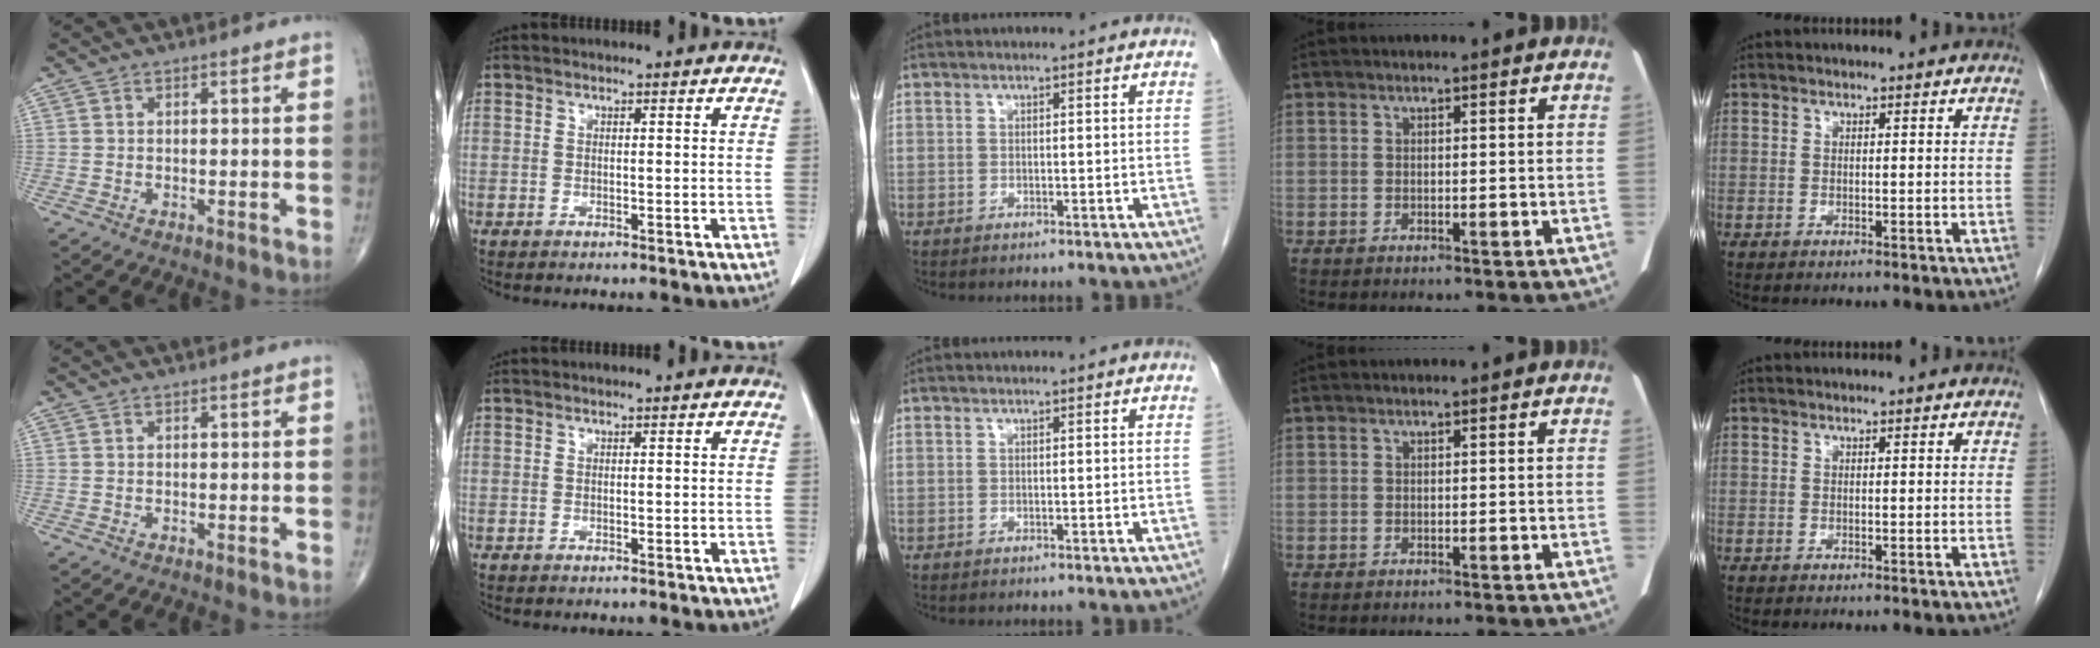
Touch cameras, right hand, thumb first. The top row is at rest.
{}